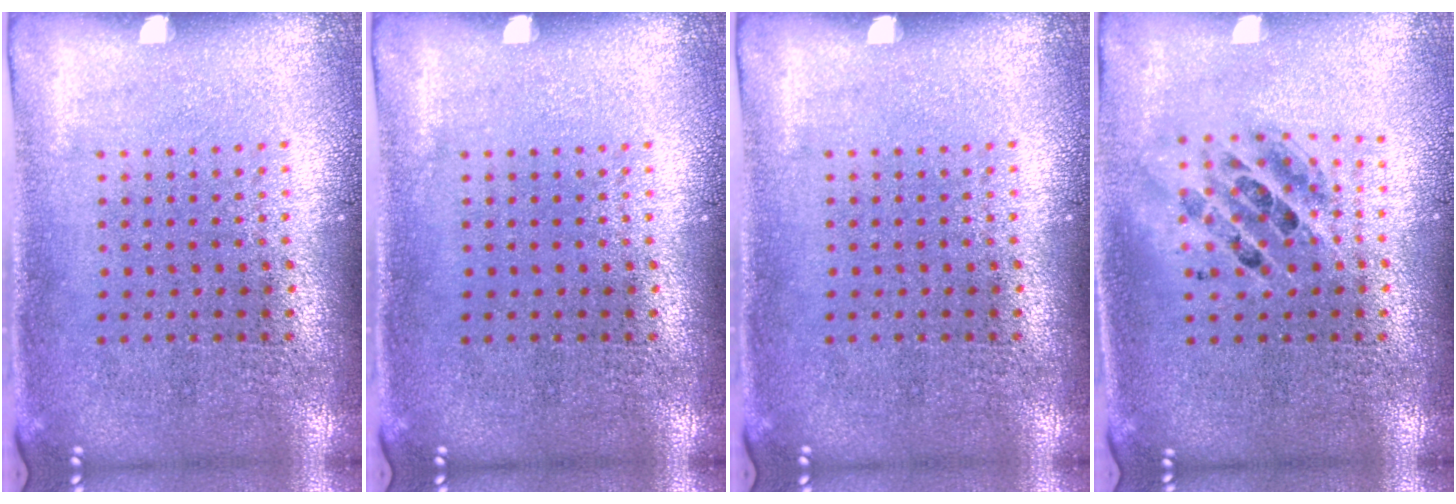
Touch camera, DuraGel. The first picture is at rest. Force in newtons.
{"total": 0.0}
{"total": 0.0}
{"total": 1.3, "press": 1.1, "slide": 0.6}